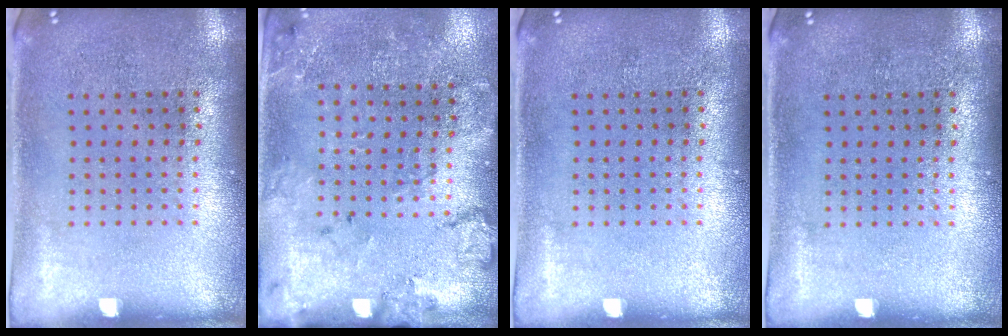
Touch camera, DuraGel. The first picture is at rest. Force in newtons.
{"total": 1.7, "press": 1.6, "slide": 0.8}
{"total": 0.0}
{"total": 0.0}